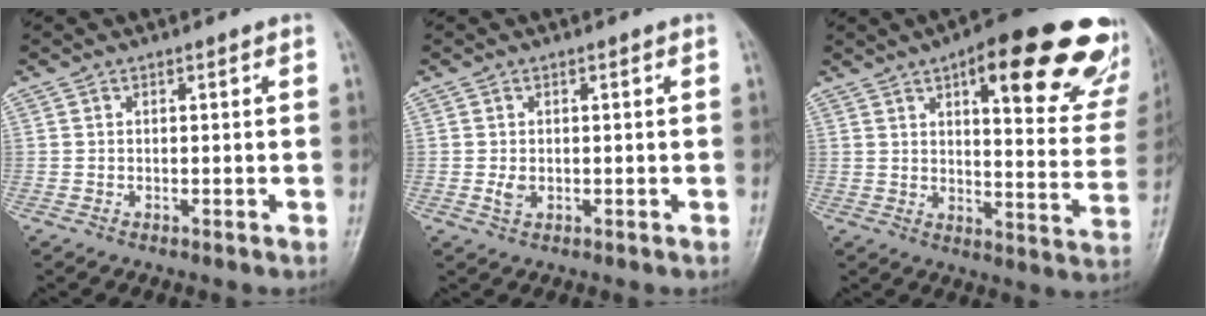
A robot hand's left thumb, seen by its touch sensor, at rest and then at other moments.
{"total": 1.8, "force": [-0.1, 1.3, 1.2], "torque": [-0.021, -0.003, -0.001]}
{"total": 26.4, "force": [15.1, 8.4, 19.9], "torque": [-0.216, -0.045, 0.188]}